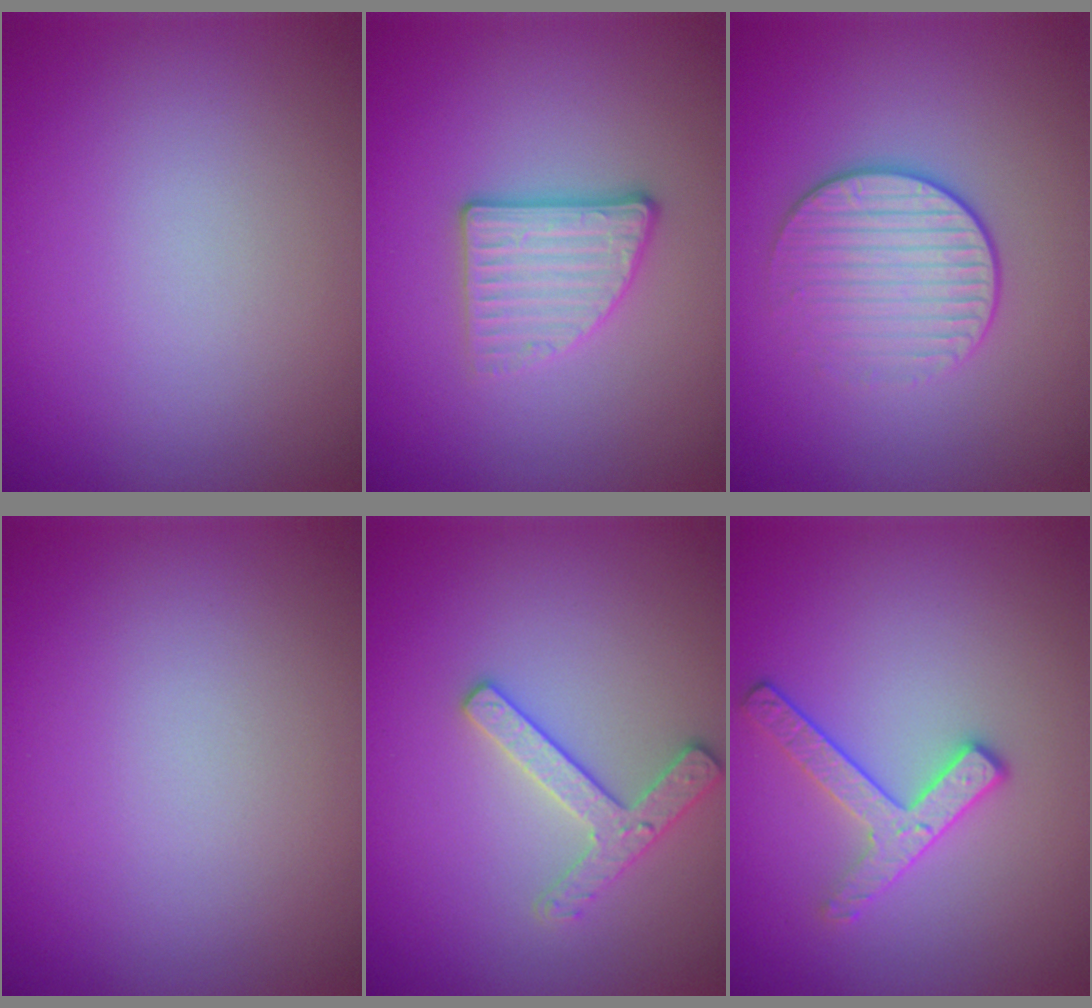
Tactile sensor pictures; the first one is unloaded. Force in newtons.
{"total": 3.3, "press": 2.8, "slide": 1.8}
{"total": 3.2, "press": 2.9, "slide": 1.4}
{"total": 0.0}
{"total": 2.5, "press": 2.5, "slide": 0.3}
{"total": 2.6, "press": 2.4, "slide": 0.9}